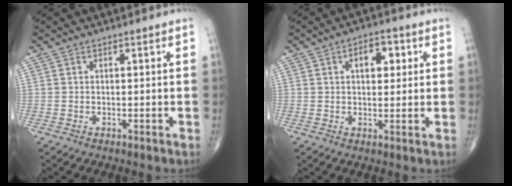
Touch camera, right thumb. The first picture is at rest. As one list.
[{"total": 6.1, "force": [1.9, 3.5, 4.6], "torque": [-0.045, 0.002, 0.025]}]